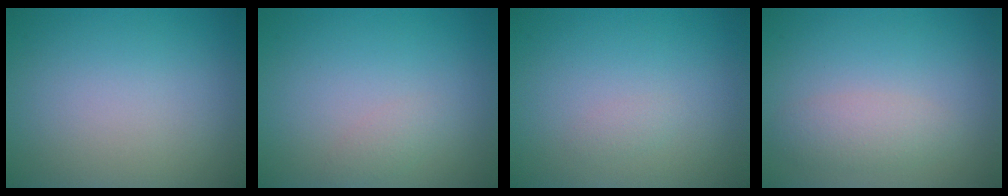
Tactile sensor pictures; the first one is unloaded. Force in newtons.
{"total": 1.0, "press": 1.0, "slide": 0.0}
{"total": 0.6, "press": 0.6, "slide": 0.0}
{"total": 2.1, "press": 2.1, "slide": 0.1}